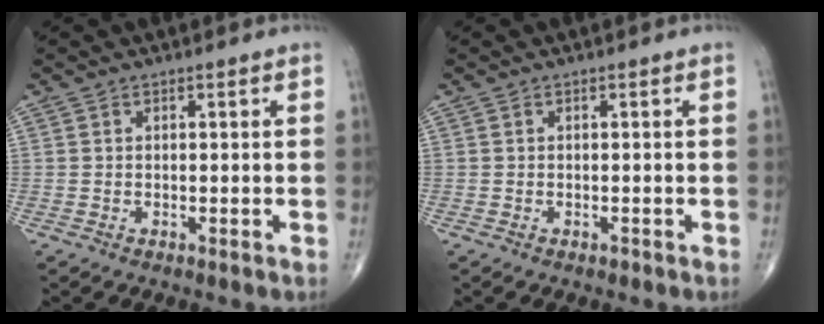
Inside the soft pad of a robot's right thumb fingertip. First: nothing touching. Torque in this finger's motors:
{"motor_torque": [0.22, 0.34, -0.17, -0.07, 0.03]}